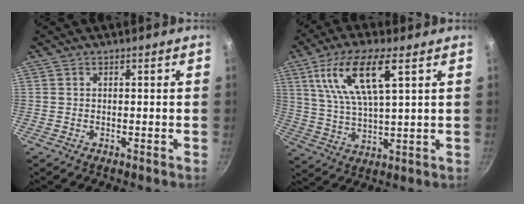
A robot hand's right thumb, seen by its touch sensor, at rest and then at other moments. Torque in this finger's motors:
{"motor_torque": [-0.68, 2.81, 1.72, 1.05, 0.56]}